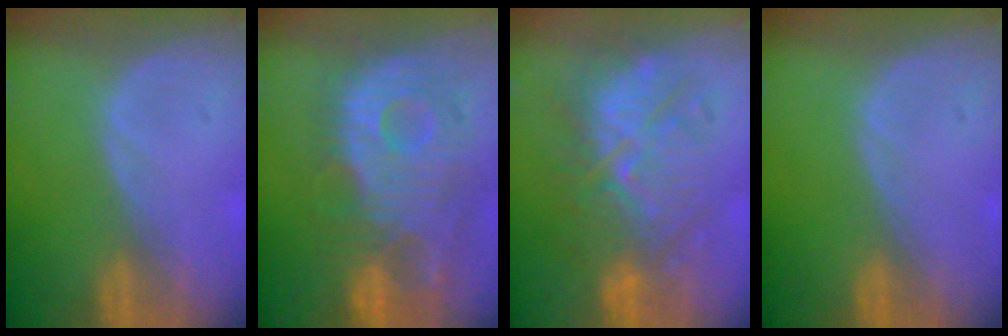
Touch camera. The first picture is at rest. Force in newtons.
{"total": 12.1, "press": 10.8, "slide": 5.4}
{"total": 10.1, "press": 10.0, "slide": 0.4}
{"total": 0.0}